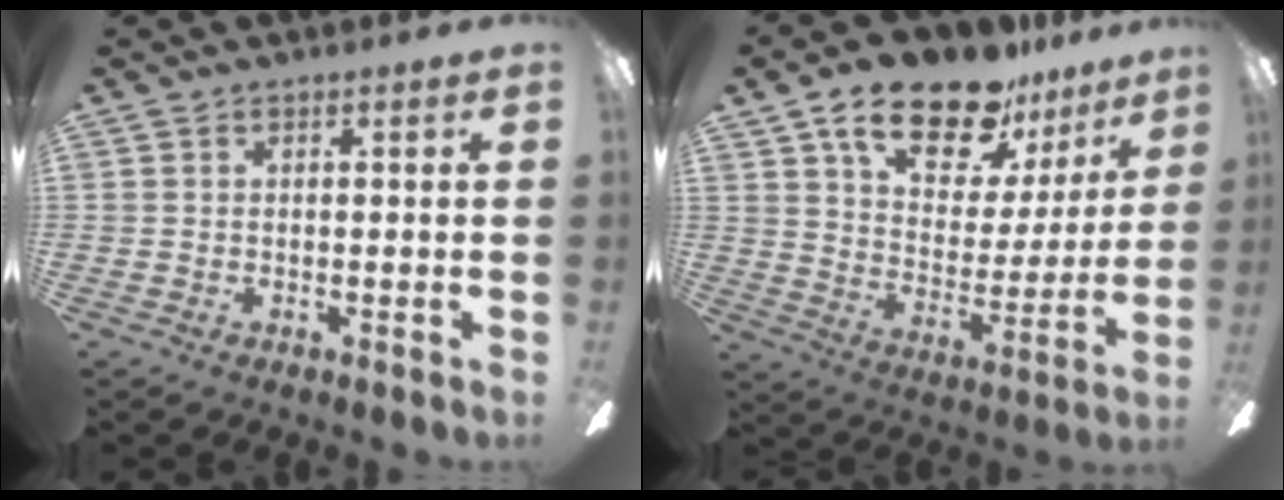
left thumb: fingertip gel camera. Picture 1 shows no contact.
{"total": 19.1, "force": [13.6, 8.6, 10.3], "torque": [-0.172, -0.075, 0.235]}